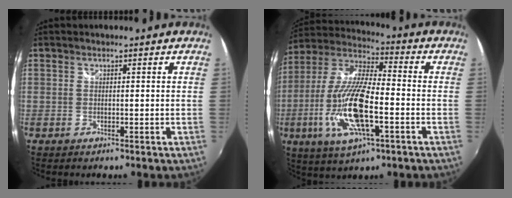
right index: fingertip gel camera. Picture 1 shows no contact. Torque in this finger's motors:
{"motor_torque": [2.14, 0.00, 1.05, 0.21]}